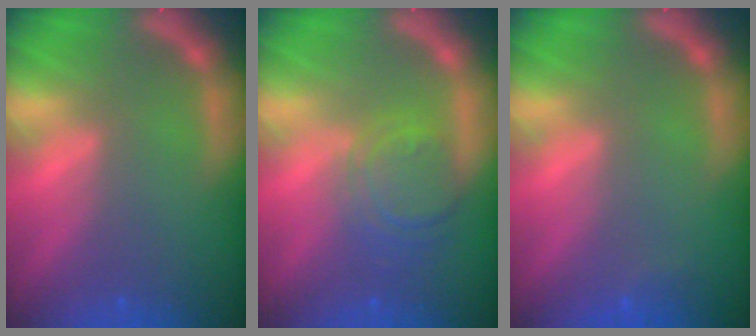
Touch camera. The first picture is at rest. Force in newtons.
{"total": 5.0}
{"total": 0.9}